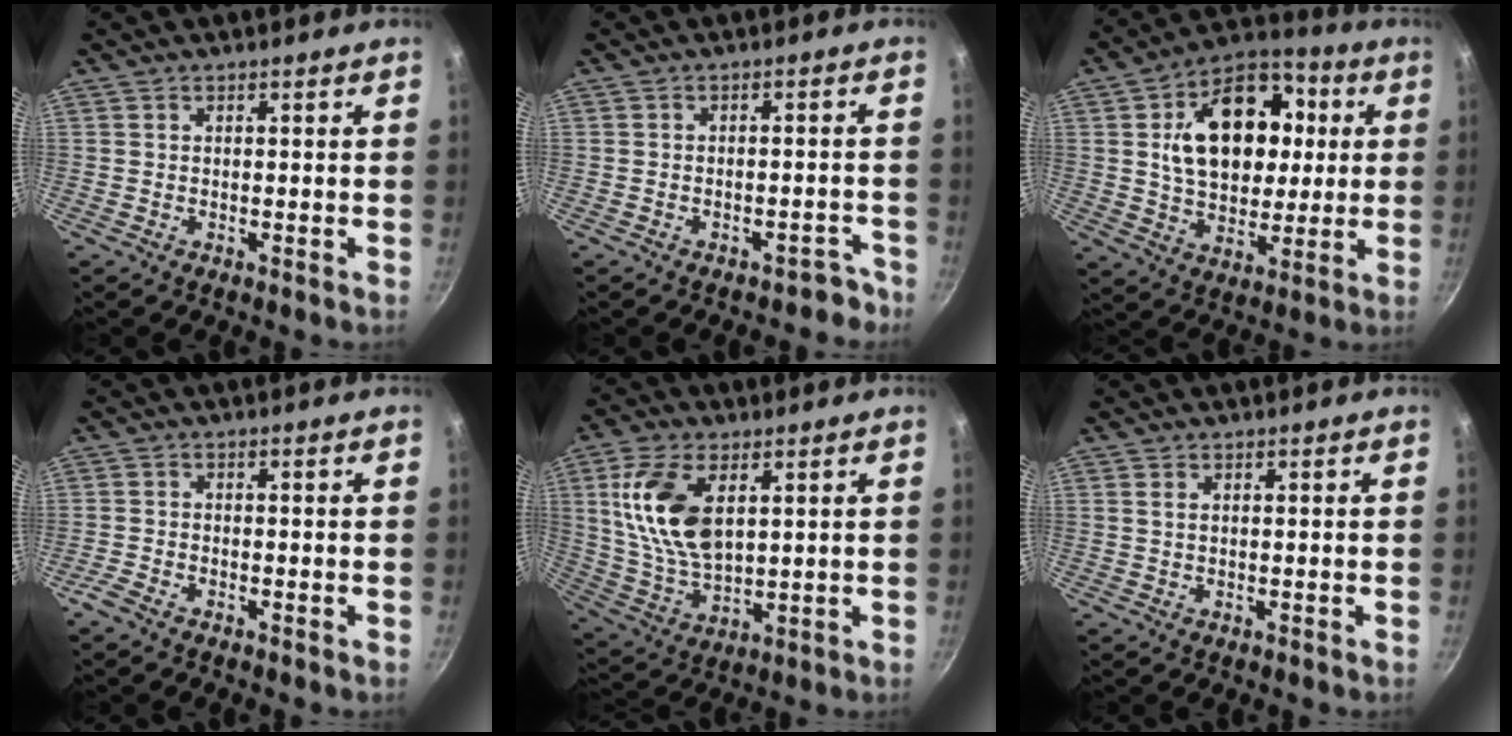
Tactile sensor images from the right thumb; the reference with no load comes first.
{"total": 3.9, "force": [-3.0, 2.1, 1.1], "torque": [0.019, 0.051, -0.016]}
{"total": 21.6, "force": [3.8, 14.9, 15.2], "torque": [-0.205, 0.017, 0.056]}
{"total": 2.2, "force": [-1.8, 0.7, 1.2], "torque": [-0.044, 0.008, -0.041]}
{"total": 14.9, "force": [4.3, 8.2, 11.7], "torque": [-0.217, -0.017, 0.094]}
{"total": 0.8, "force": [0.3, 0.4, 0.7], "torque": [-0.013, 0.001, 0.006]}